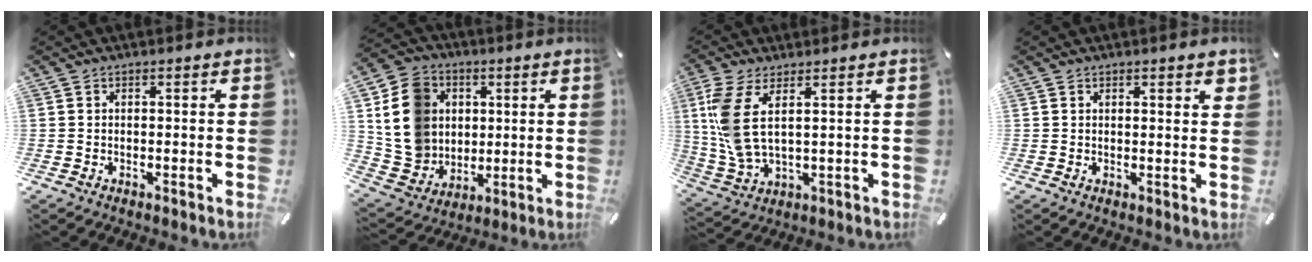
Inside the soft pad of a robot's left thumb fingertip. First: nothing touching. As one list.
[{"total": 14.6, "force": [2.5, 13.2, 5.8], "torque": [-0.124, 0.000, 0.053]}, {"total": 9.3, "force": [2.8, 3.5, 8.1], "torque": [-0.198, -0.017, 0.051]}, {"total": 1.5, "force": [1.2, 0.3, 0.9], "torque": [-0.010, -0.003, 0.020]}]